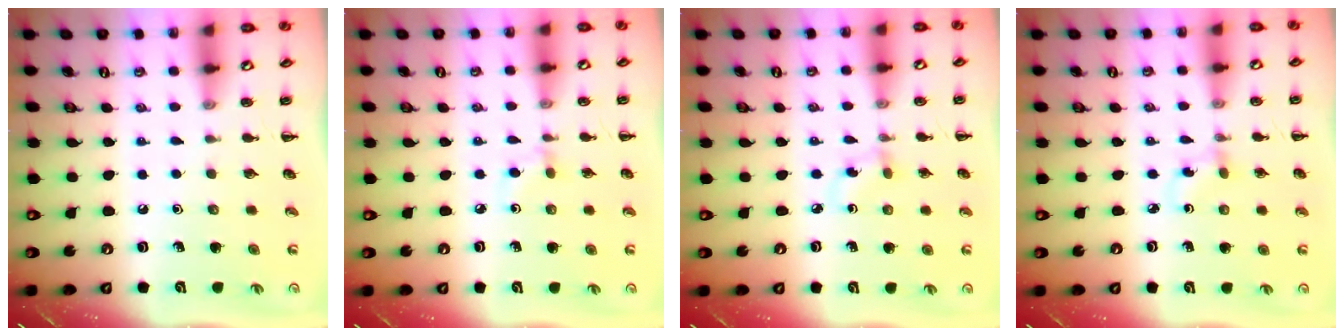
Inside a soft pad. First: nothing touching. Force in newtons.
{"total": 4.2, "press": 3.8, "slide": 1.8}
{"total": 3.5, "press": 3.2, "slide": 1.4}
{"total": 1.9, "press": 1.7, "slide": 0.7}